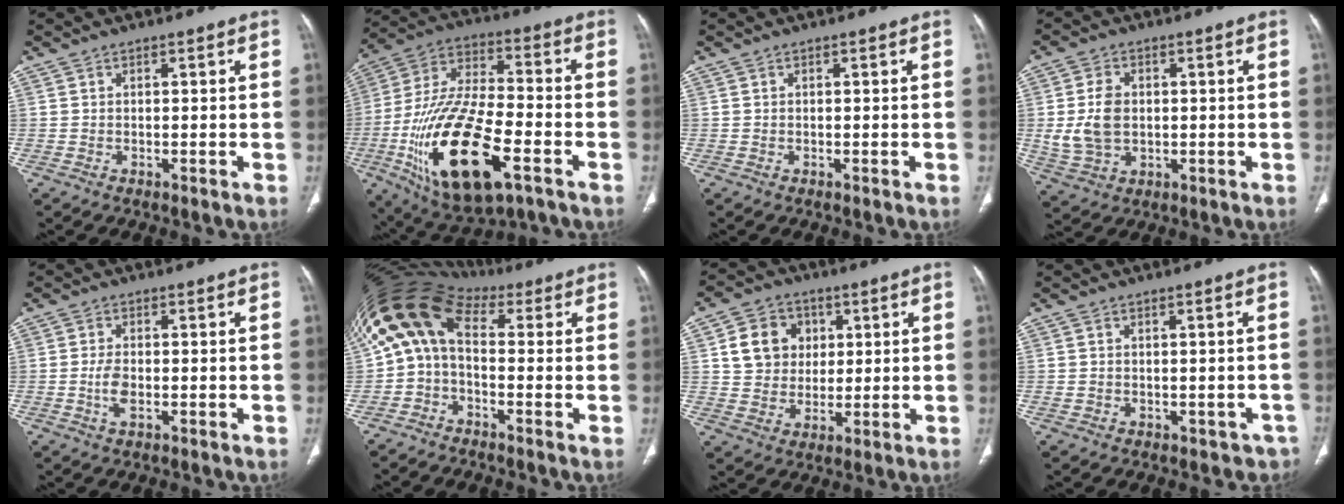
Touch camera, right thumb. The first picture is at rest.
{"total": 25.0, "force": [-9.1, 10.2, 20.9], "torque": [-0.427, 0.017, -0.151]}
{"total": 0.0}
{"total": 8.3, "force": [0.3, 5.9, 5.8], "torque": [-0.110, 0.000, 0.017]}
{"total": 3.6, "force": [-0.8, 1.8, 3.0], "torque": [-0.066, 0.004, -0.015]}
{"total": 11.3, "force": [1.8, 7.0, 8.7], "torque": [-0.163, 0.050, 0.022]}
{"total": 10.6, "force": [2.9, 9.2, 4.5], "torque": [-0.046, -0.002, 0.051]}
{"total": 4.1, "force": [-1.4, 3.5, 1.5], "torque": [-0.005, 0.022, -0.007]}